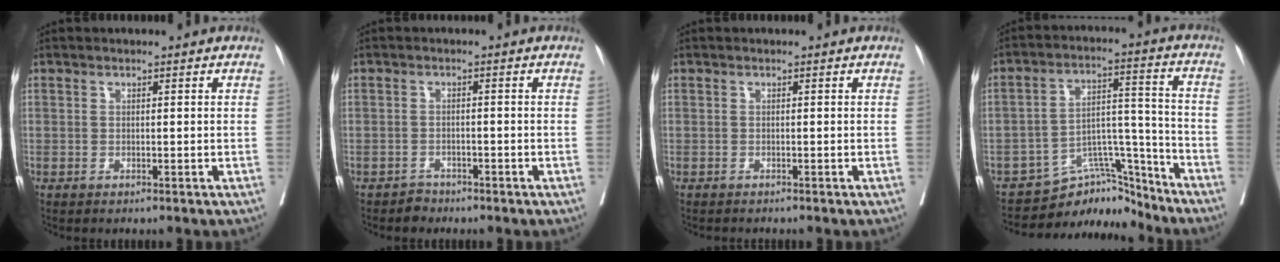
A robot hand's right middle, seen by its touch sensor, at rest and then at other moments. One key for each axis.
{"total": 1.5, "fx": -1.1, "fy": 0.9, "fz": -0.5, "tx": 0.008, "ty": 0.006, "tz": -0.020}
{"total": 1.2, "fx": -1.2, "fy": 0.1, "fz": 0.4, "tx": -0.008, "ty": -0.002, "tz": -0.016}
{"total": 9.9, "fx": -9.4, "fy": 3.2, "fz": 0.9, "tx": -0.001, "ty": 0.060, "tz": -0.154}